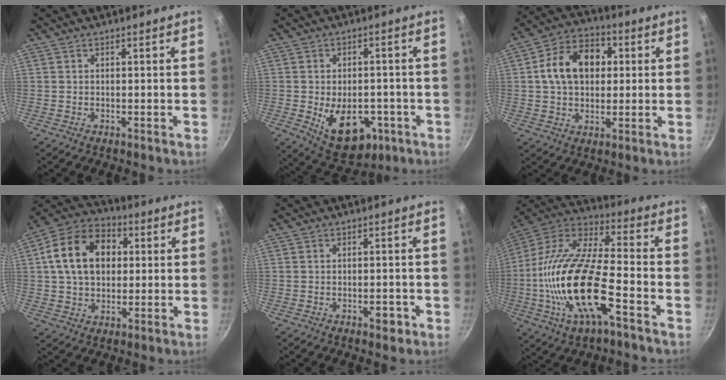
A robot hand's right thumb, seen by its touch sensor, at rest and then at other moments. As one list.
[{"total": 13.2, "force": [-3.9, 8.5, 9.3], "torque": [-0.102, 0.004, -0.036]}, {"total": 13.6, "force": [2.1, 9.8, 9.1], "torque": [-0.122, 0.021, 0.021]}, {"total": 15.7, "force": [2.8, 11.4, 10.4], "torque": [-0.155, 0.024, 0.035]}, {"total": 2.6, "force": [-1.2, 1.3, 1.8], "torque": [-0.017, 0.011, -0.014]}, {"total": 23.1, "force": [-6.9, 8.4, 20.4], "torque": [-0.387, 0.032, -0.145]}]